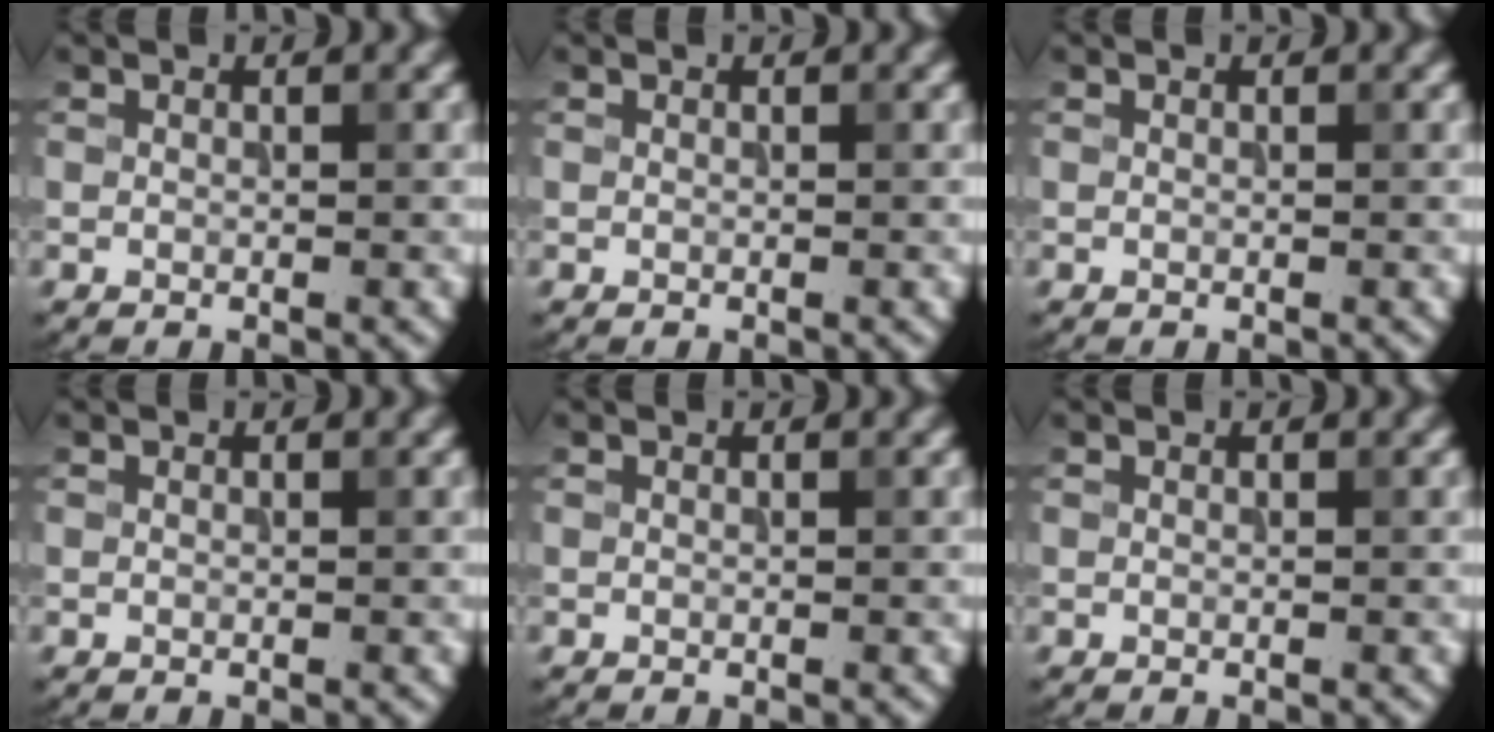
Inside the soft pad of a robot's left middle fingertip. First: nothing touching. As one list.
[{"total": 0.0}, {"total": 0.0}, {"total": 0.0}, {"total": 0.0}, {"total": 0.0}]